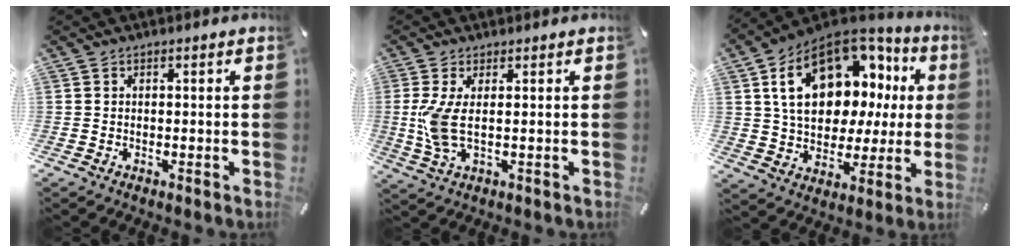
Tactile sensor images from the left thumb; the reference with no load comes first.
{"total": 7.7, "force": [0.4, 2.5, 7.3], "torque": [-0.163, -0.018, 0.006]}
{"total": 20.4, "force": [7.6, 13.6, 13.1], "torque": [-0.214, -0.036, 0.135]}